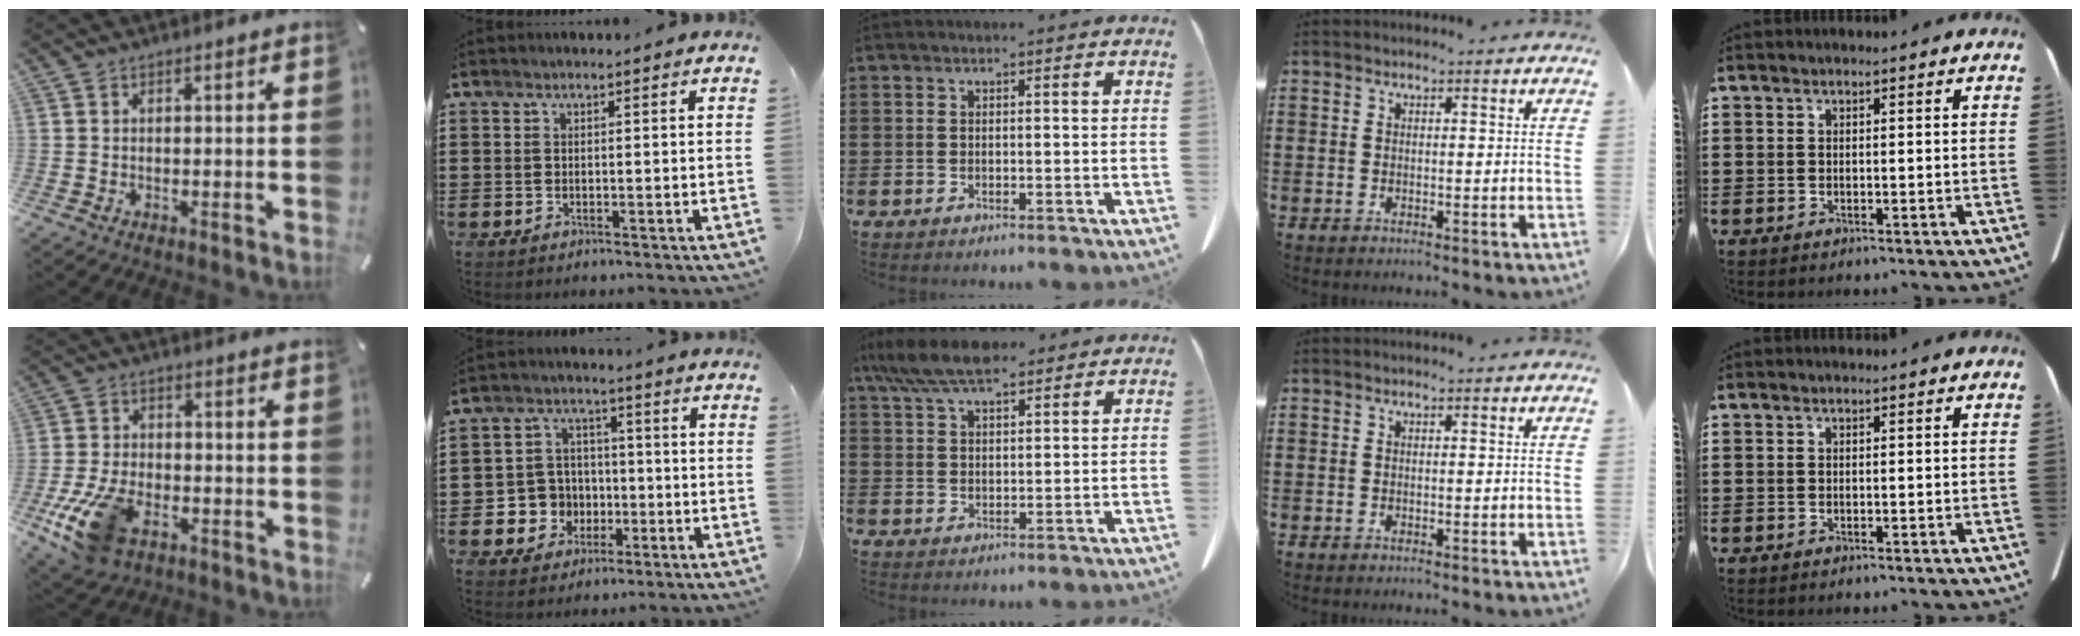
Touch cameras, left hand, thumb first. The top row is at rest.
{"thumb": {"total": 13.8, "force": [-6.1, 7.9, 9.6], "torque": [-0.205, 0.018, -0.106]}, "index": {"total": 6.1, "force": [-1.4, 5.8, 1.1], "torque": [-0.047, 0.013, -0.024]}, "middle": {"total": 7.5, "force": [6.1, 1.9, 4.1], "torque": [-0.094, -0.010, 0.114]}}